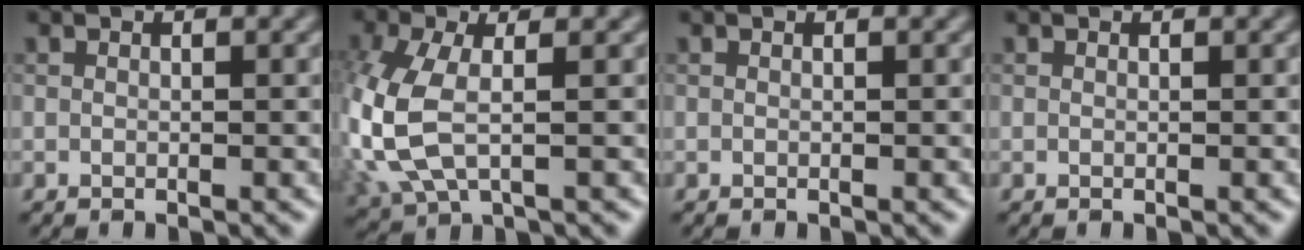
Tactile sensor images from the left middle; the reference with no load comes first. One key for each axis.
{"total": 5.7, "fx": -0.2, "fy": 3.0, "fz": 4.9, "tx": -0.136, "ty": -0.007, "tz": -0.003}
{"total": 0.0}
{"total": 0.0}